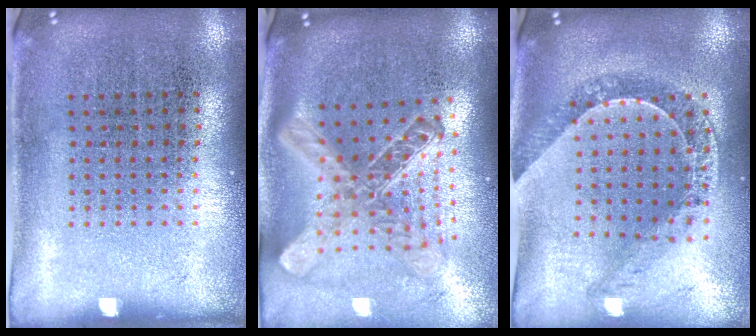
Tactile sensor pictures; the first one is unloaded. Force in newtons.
{"total": 2.8, "press": 2.0, "slide": 1.9}
{"total": 1.2, "press": 1.2, "slide": 0.2}